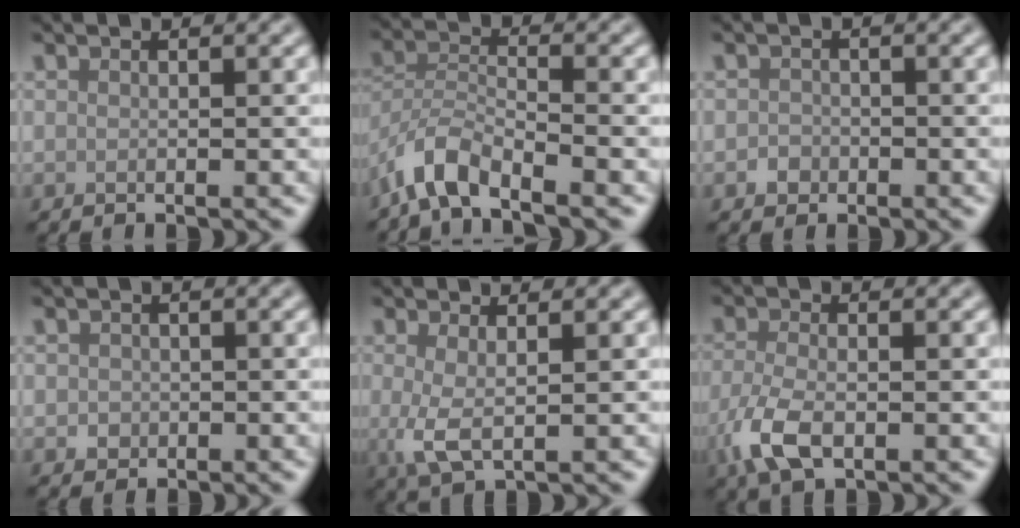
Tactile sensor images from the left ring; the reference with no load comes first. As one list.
[{"total": 4.7, "force": [-3.7, 1.3, 2.6], "torque": [-0.045, 0.004, -0.080]}, {"total": 1.2, "force": [-0.5, 1.1, 0.2], "torque": [0.006, -0.001, -0.011]}, {"total": 1.1, "force": [-0.1, 1.0, 0.2], "torque": [0.003, -0.006, -0.003]}, {"total": 2.7, "force": [0.2, 0.9, 2.5], "torque": [-0.052, -0.007, 0.006]}, {"total": 4.3, "force": [-1.7, 2.1, 3.3], "torque": [-0.084, -0.007, -0.037]}]